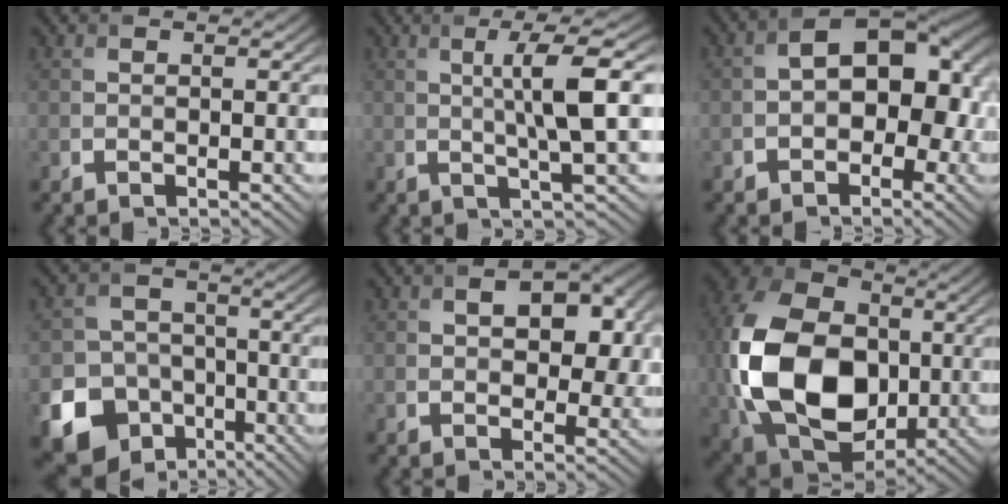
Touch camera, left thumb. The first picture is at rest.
{"total": 6.4, "force": [0.8, 0.4, 6.3], "torque": [-0.116, 0.016, 0.015]}
{"total": 10.5, "force": [-1.3, 6.9, 7.8], "torque": [-0.097, -0.006, -0.018]}
{"total": 14.1, "force": [-7.4, 11.2, 4.4], "torque": [-0.106, -0.051, -0.141]}
{"total": 8.0, "force": [1.3, 4.9, 6.2], "torque": [-0.093, -0.006, 0.021]}
{"total": 19.5, "force": [-1.8, 13.8, 13.8], "torque": [-0.335, -0.008, -0.032]}